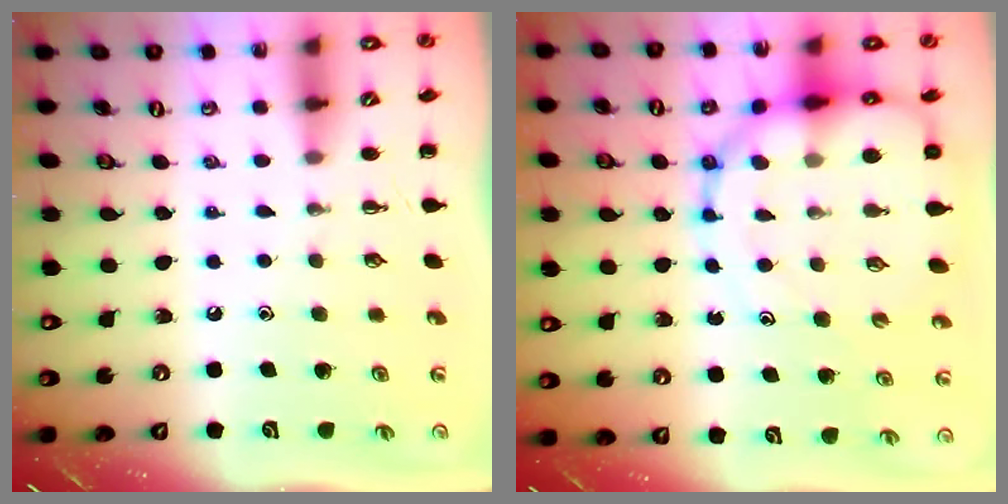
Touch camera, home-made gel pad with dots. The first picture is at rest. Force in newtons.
{"total": 15.5, "press": 15.0, "slide": 3.8}